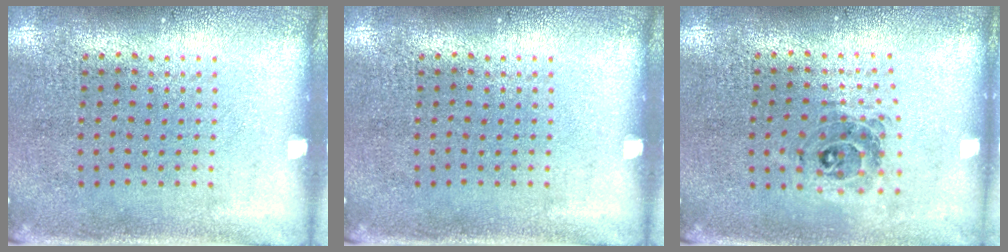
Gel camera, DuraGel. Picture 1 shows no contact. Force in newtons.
{"total": 0.0}
{"total": 0.6, "press": 0.6, "slide": 0.2}